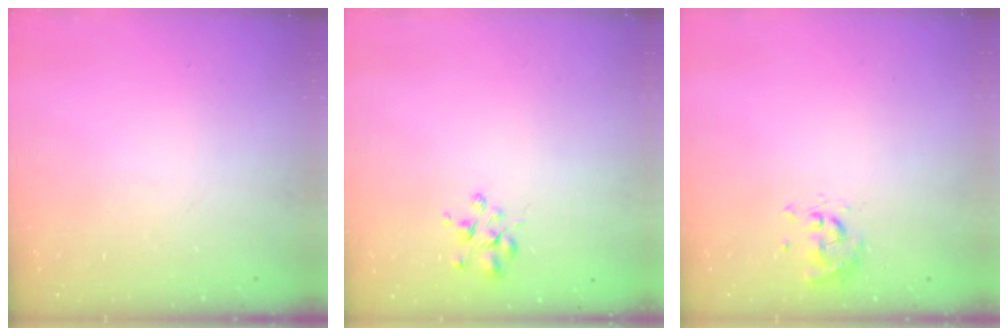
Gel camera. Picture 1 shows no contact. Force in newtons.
{"total": 3.1, "press": 3.1, "slide": 0.5}
{"total": 0.0}